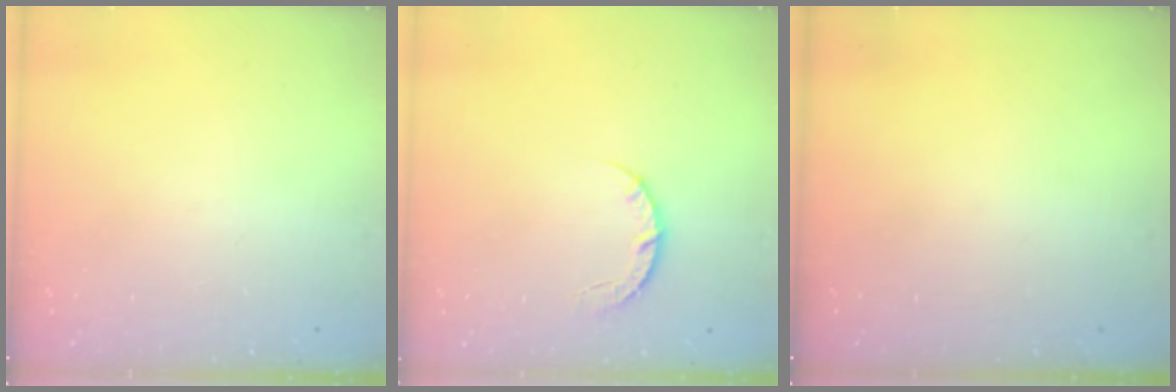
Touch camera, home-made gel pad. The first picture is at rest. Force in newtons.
{"total": 5.1, "press": 5.1, "slide": 0.7}
{"total": 0.0}